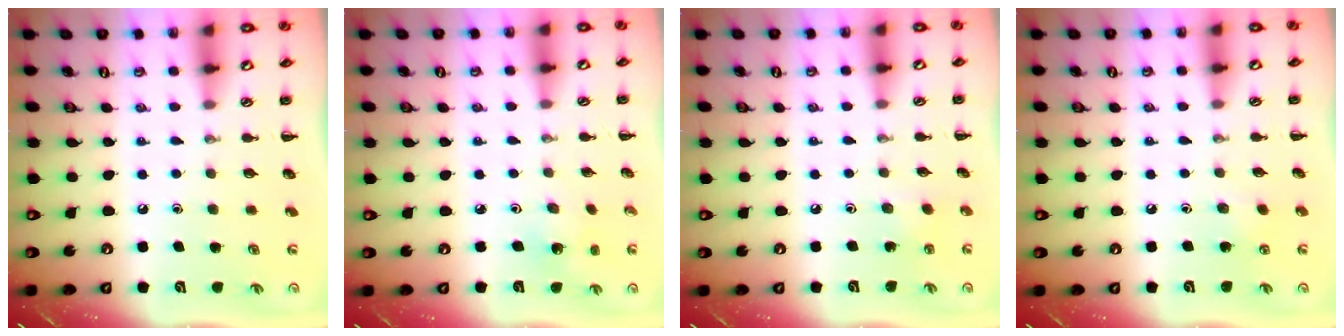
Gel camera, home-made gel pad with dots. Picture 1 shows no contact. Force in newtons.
{"total": 1.9, "press": 1.8, "slide": 0.6}
{"total": 2.6, "press": 2.5, "slide": 0.9}
{"total": 3.6, "press": 3.5, "slide": 1.1}